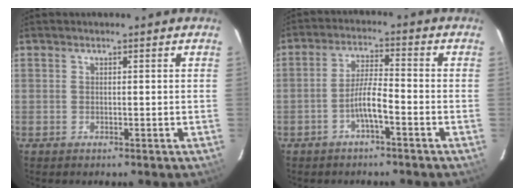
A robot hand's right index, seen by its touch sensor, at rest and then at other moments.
{"total": 5.0, "force": [-2.7, 0.5, 4.1], "torque": [-0.086, 0.008, -0.050]}